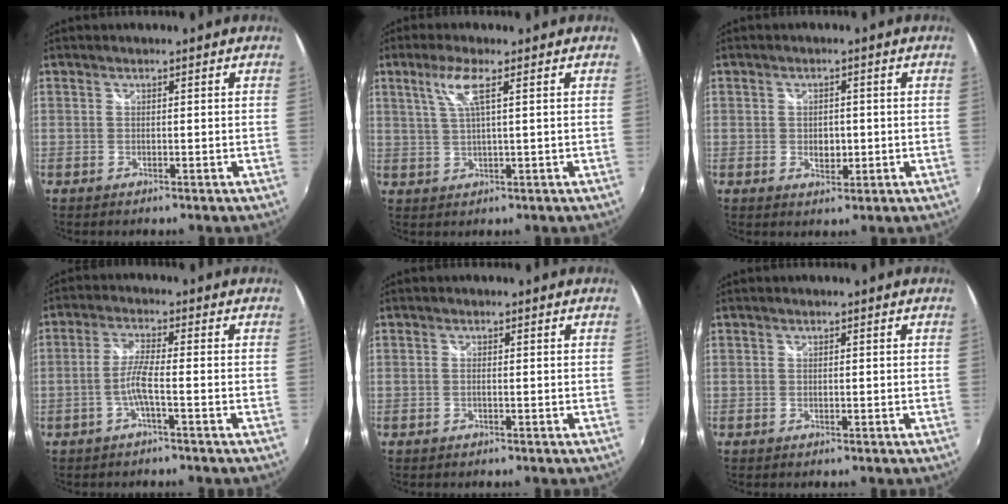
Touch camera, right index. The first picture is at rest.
{"total": 4.9, "force": [2.1, 0.0, 4.4], "torque": [-0.090, 0.001, 0.045]}
{"total": 3.3, "force": [-0.4, 2.4, 2.3], "torque": [-0.034, -0.003, -0.006]}
{"total": 4.2, "force": [-1.7, -0.2, 3.9], "torque": [-0.087, 0.003, -0.033]}
{"total": 0.9, "force": [-0.2, 0.1, 0.8], "torque": [-0.017, 0.001, -0.006]}
{"total": 0.0}